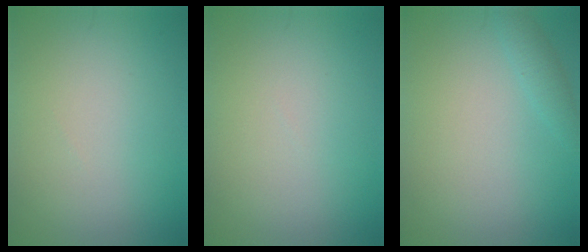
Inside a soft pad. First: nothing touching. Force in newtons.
{"total": 0.0}
{"total": 1.3, "press": 1.3, "slide": 0.1}